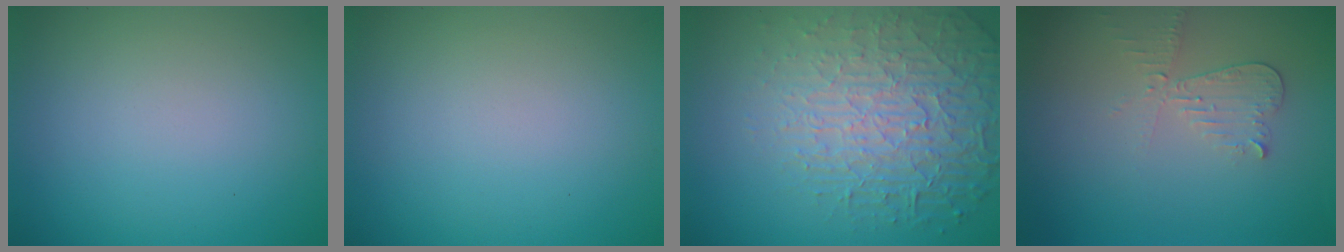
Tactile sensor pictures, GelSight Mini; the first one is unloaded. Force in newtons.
{"total": 0.0}
{"total": 7.2, "press": 5.3, "slide": 4.8}
{"total": 2.1, "press": 2.1, "slide": 0.1}